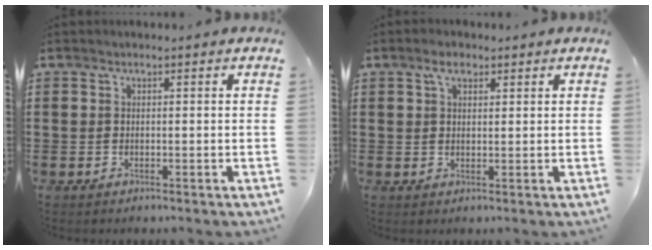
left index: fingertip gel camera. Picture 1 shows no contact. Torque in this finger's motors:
{"motor_torque": [0.35, -0.39, 0.03, 0.02]}